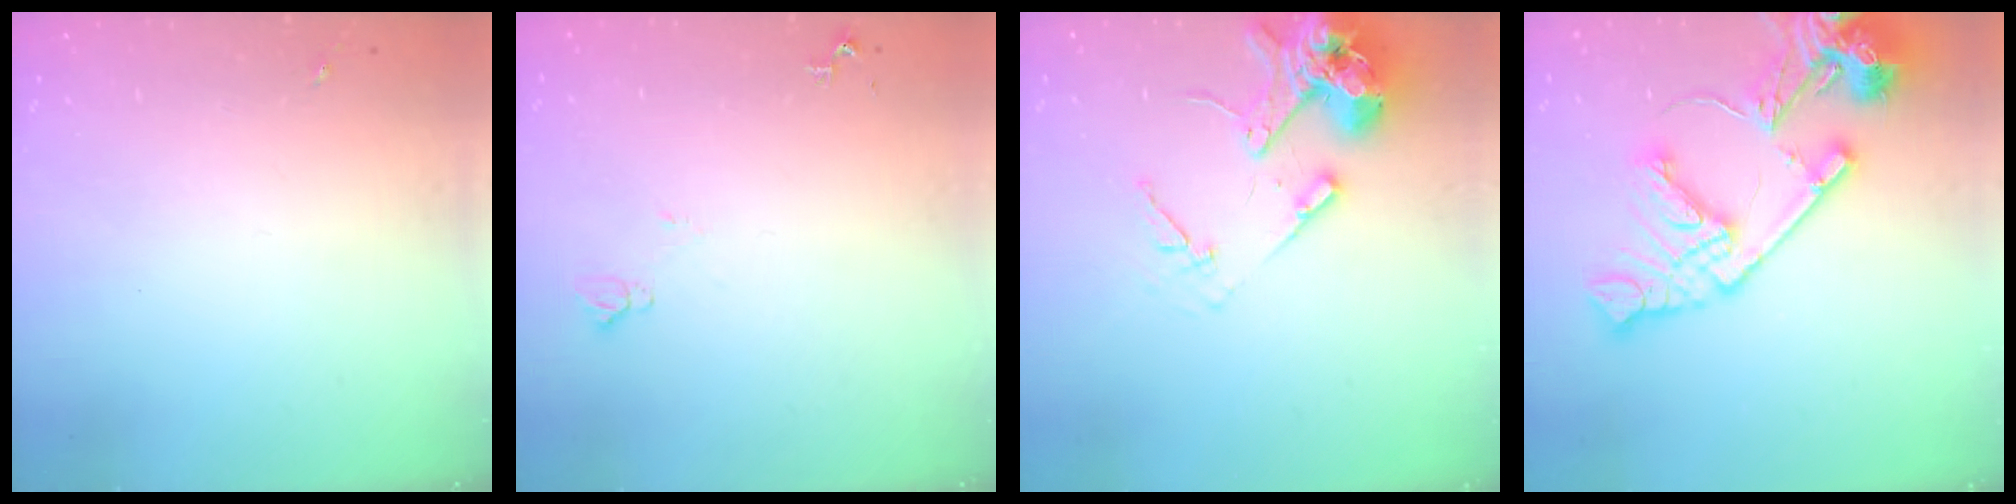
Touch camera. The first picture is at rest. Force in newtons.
{"total": 5.1, "press": 5.1, "slide": 0.7}
{"total": 14.9, "press": 14.7, "slide": 2.3}
{"total": 20.6, "press": 20.5, "slide": 2.7}